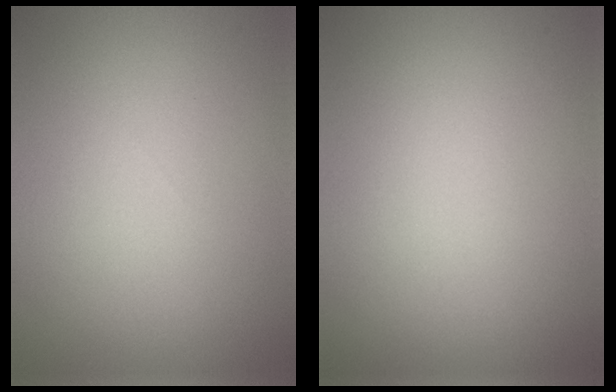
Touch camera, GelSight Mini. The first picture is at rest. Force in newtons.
{"total": 0.0}